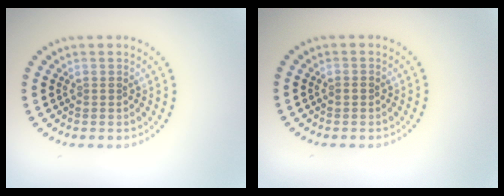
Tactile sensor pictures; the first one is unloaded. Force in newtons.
{"total": 0.9, "press": 0.9, "slide": 0.2}